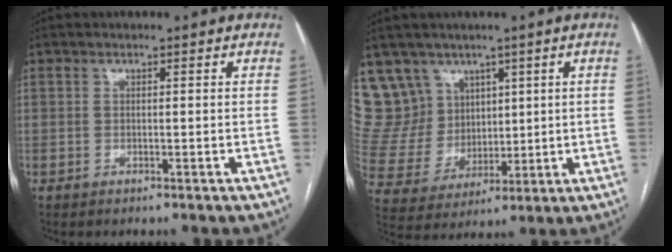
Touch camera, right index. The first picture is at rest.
{"total": 11.4, "force": [7.6, 8.5, 0.9], "torque": [-0.039, 0.041, 0.170]}